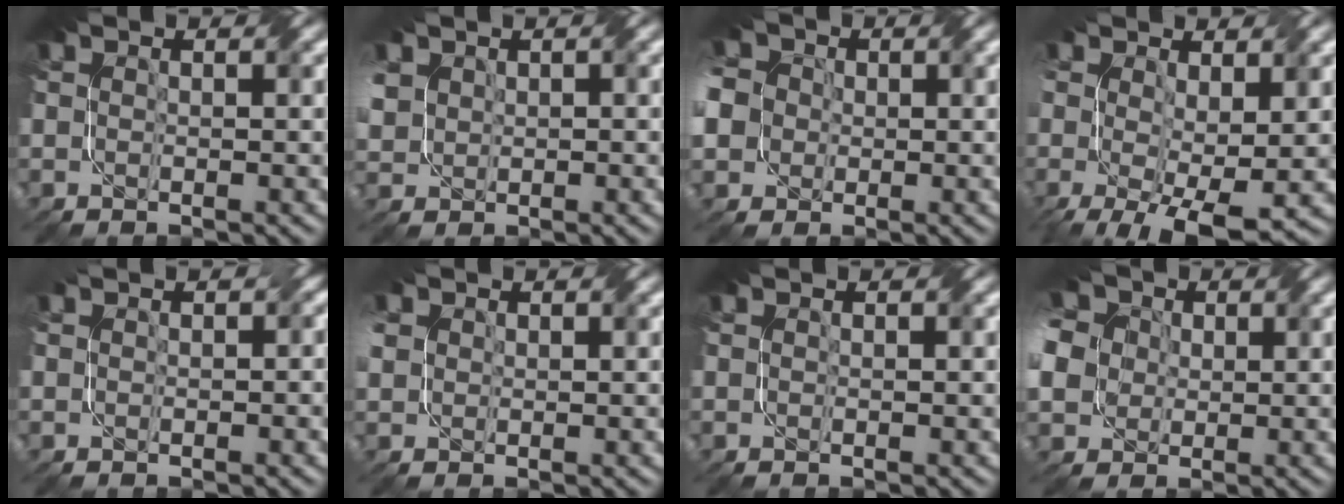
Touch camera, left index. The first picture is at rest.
{"total": 3.1, "force": [0.8, 2.7, 1.3], "torque": [-0.045, 0.004, 0.014]}
{"total": 9.0, "force": [-1.5, 8.0, 4.0], "torque": [-0.093, -0.001, -0.060]}
{"total": 7.8, "force": [-1.2, 3.6, 6.8], "torque": [-0.133, -0.015, -0.014]}
{"total": 1.3, "force": [0.0, 0.9, 1.0], "torque": [-0.007, 0.000, -0.001]}
{"total": 2.6, "force": [0.6, 2.3, 0.9], "torque": [-0.029, 0.011, 0.012]}
{"total": 0.0}
{"total": 10.1, "force": [0.7, 8.5, 5.4], "torque": [-0.123, 0.008, -0.022]}